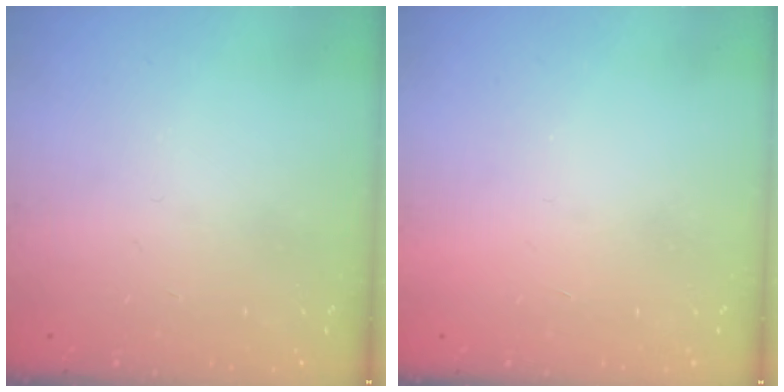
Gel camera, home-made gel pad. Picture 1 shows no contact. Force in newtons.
{"total": 1.6, "press": 1.6, "slide": 0.1}